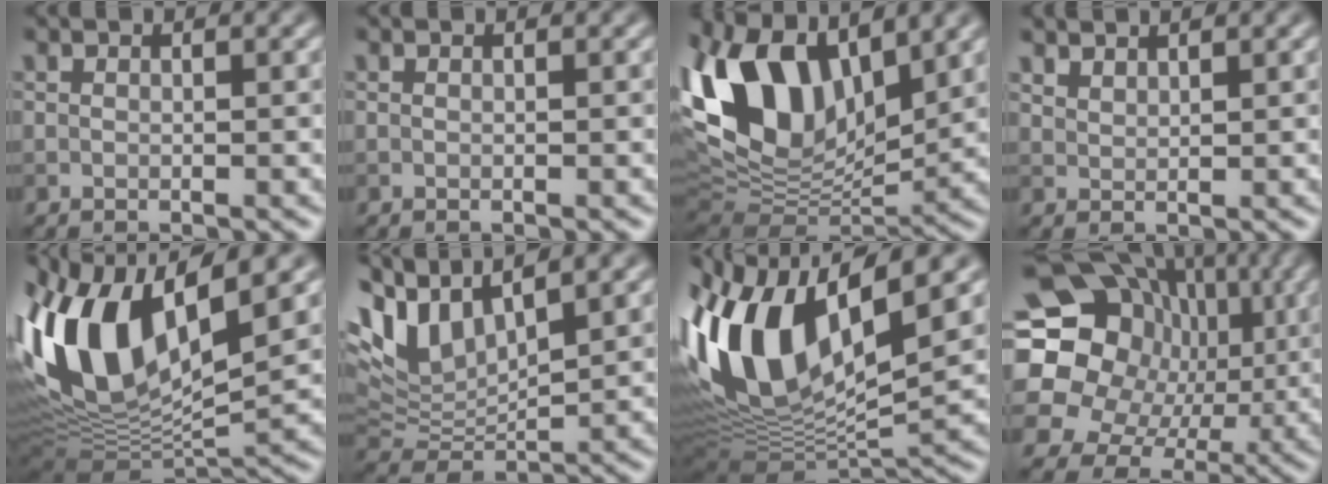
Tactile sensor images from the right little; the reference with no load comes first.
{"total": 0.0}
{"total": 13.4, "force": [5.4, 7.5, 9.6], "torque": [-0.205, 0.018, 0.093]}
{"total": 1.6, "force": [1.6, 0.0, 0.0], "torque": [-0.004, -0.004, 0.037]}
{"total": 13.0, "force": [3.5, 6.2, 10.9], "torque": [-0.229, 0.007, 0.064]}
{"total": 6.4, "force": [4.3, 2.5, 4.0], "torque": [-0.092, 0.008, 0.083]}
{"total": 14.4, "force": [3.0, 6.9, 12.3], "torque": [-0.264, 0.006, 0.053]}
{"total": 20.8, "force": [2.8, 18.8, 8.5], "torque": [-0.207, 0.041, 0.004]}